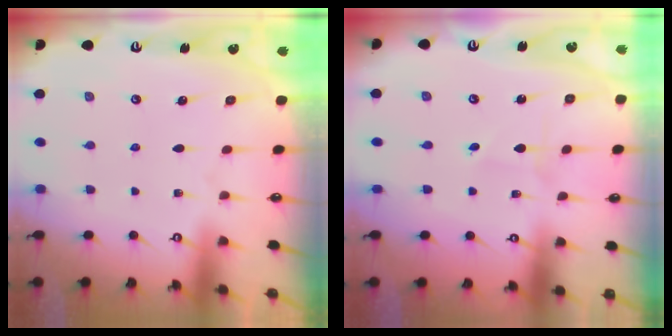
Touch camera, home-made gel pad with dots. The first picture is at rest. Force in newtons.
{"total": 0.7, "press": 0.7, "slide": 0.0}